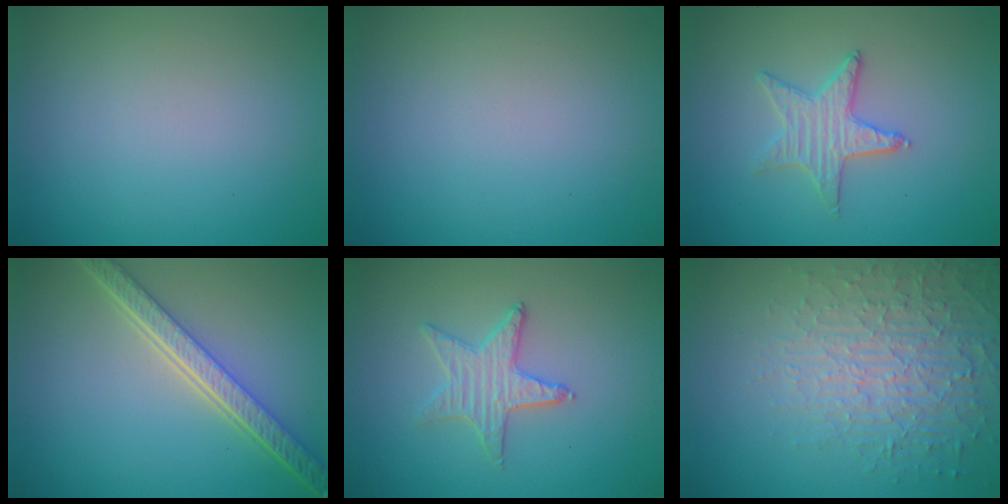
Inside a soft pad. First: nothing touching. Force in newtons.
{"total": 0.0}
{"total": 1.9, "press": 1.9, "slide": 0.2}
{"total": 5.4, "press": 4.0, "slide": 3.6}
{"total": 1.9, "press": 1.9, "slide": 0.2}
{"total": 4.8, "press": 4.5, "slide": 1.7}